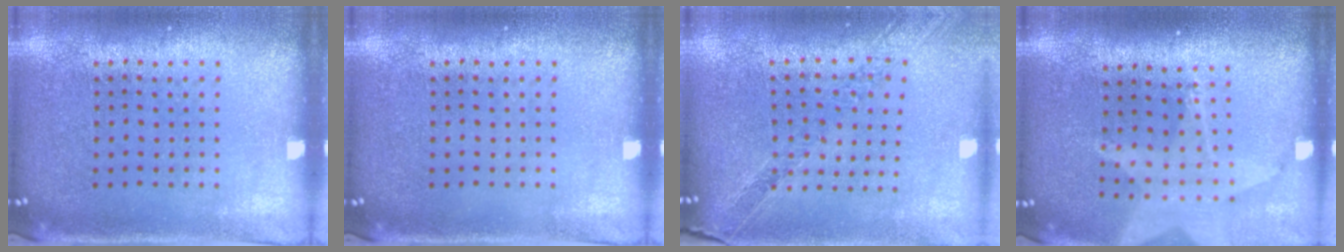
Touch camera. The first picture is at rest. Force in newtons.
{"total": 0.0}
{"total": 1.2, "press": 1.2, "slide": 0.2}
{"total": 2.0, "press": 1.5, "slide": 1.2}